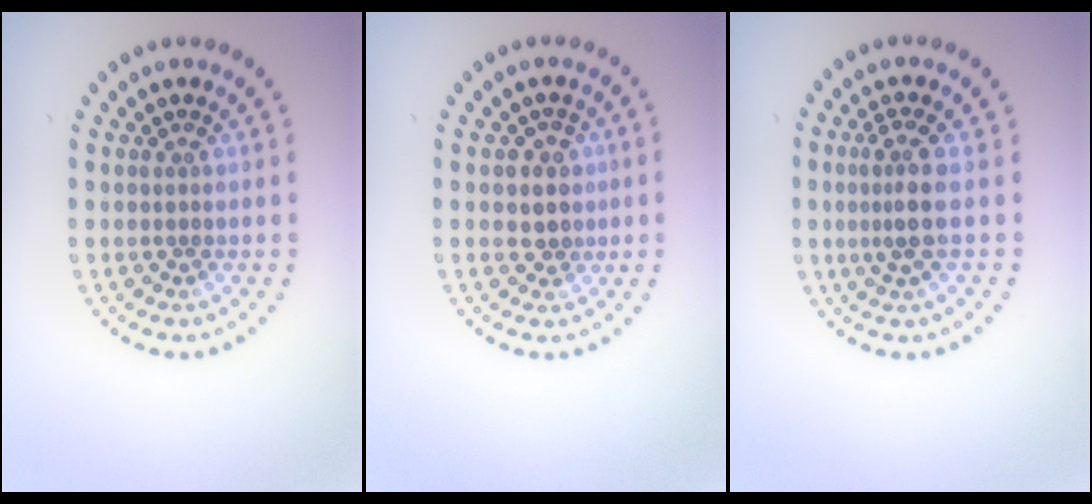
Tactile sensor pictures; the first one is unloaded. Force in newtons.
{"total": 2.3, "press": 2.1, "slide": 0.9}
{"total": 2.5, "press": 1.9, "slide": 1.6}